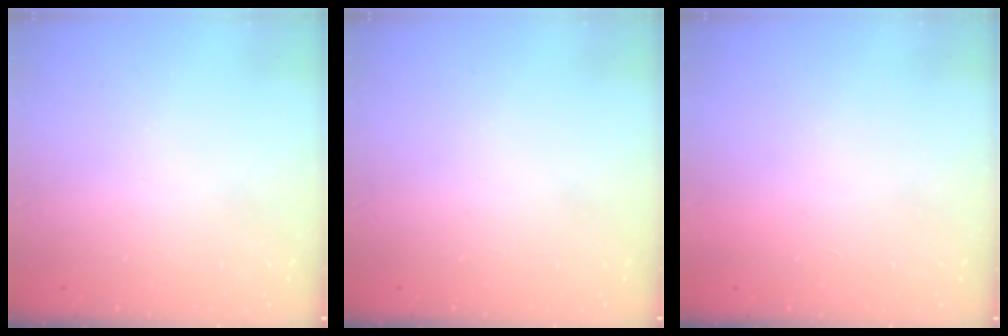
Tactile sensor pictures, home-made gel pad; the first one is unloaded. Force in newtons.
{"total": 0.0}
{"total": 1.5, "press": 1.5, "slide": 0.1}